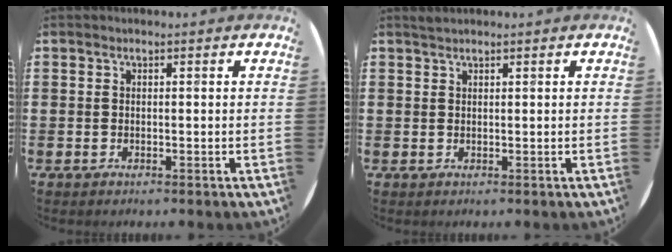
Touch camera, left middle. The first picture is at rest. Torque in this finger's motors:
{"motor_torque": [-0.02, -0.03, -0.80, -0.21]}